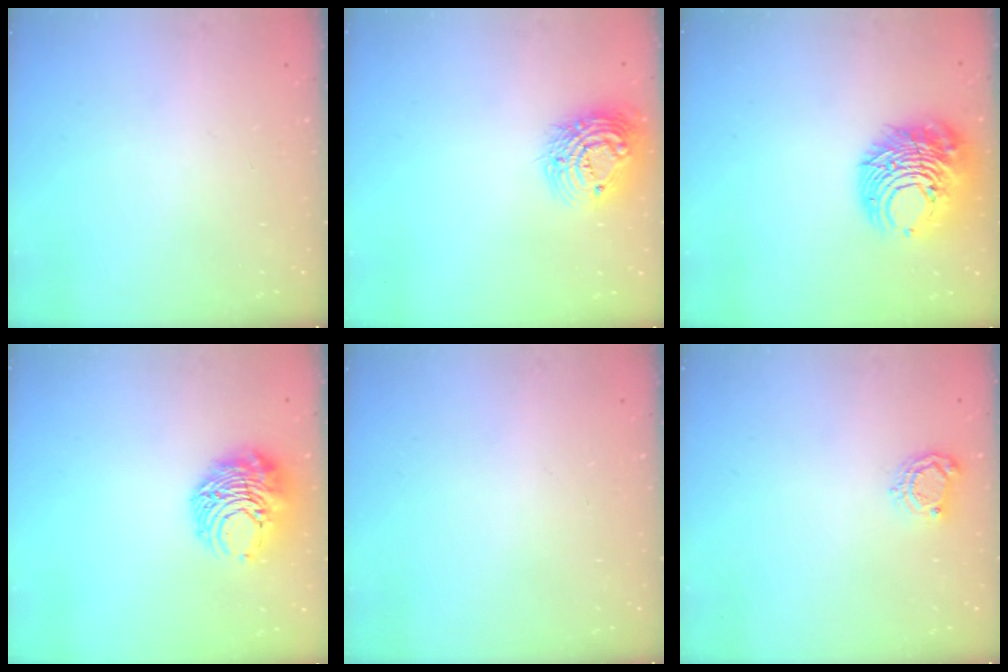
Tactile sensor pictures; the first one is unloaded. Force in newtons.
{"total": 13.9, "press": 13.9, "slide": 1.0}
{"total": 13.0, "press": 12.9, "slide": 1.6}
{"total": 10.1, "press": 10.0, "slide": 1.3}
{"total": 0.0}
{"total": 5.4, "press": 5.4, "slide": 0.2}